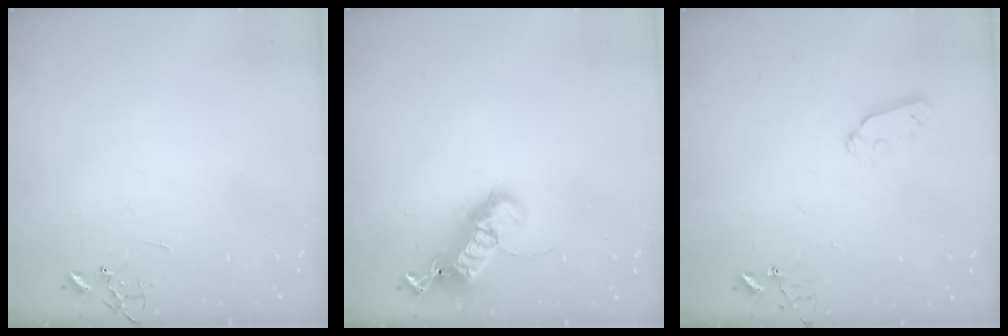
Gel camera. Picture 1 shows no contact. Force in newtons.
{"total": 21.0, "press": 21.0, "slide": 0.4}
{"total": 4.7, "press": 4.6, "slide": 0.9}